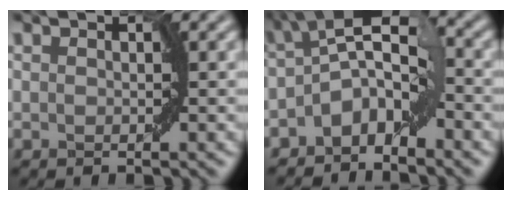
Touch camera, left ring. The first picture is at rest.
{"total": 5.7, "force": [-2.3, 2.7, 4.5], "torque": [-0.075, 0.012, -0.052]}